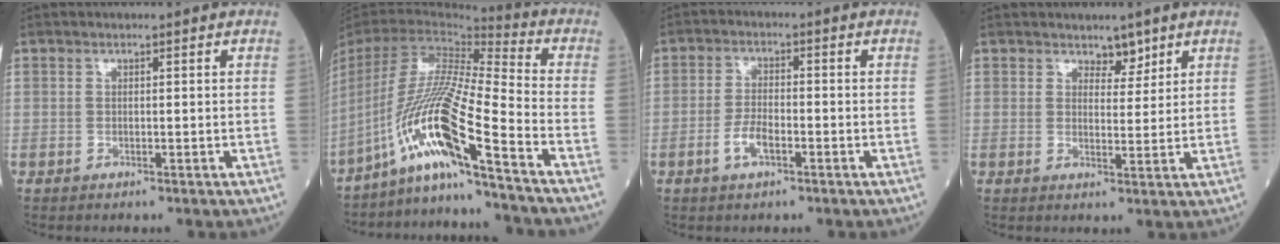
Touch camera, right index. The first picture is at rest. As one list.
[{"total": 16.5, "force": [-10.9, -1.7, 12.2], "torque": [-0.247, -0.013, -0.202]}, {"total": 4.0, "force": [-1.9, 1.4, 3.2], "torque": [-0.068, 0.002, -0.037]}, {"total": 2.7, "force": [2.2, 1.4, 0.8], "torque": [-0.006, -0.005, 0.034]}]